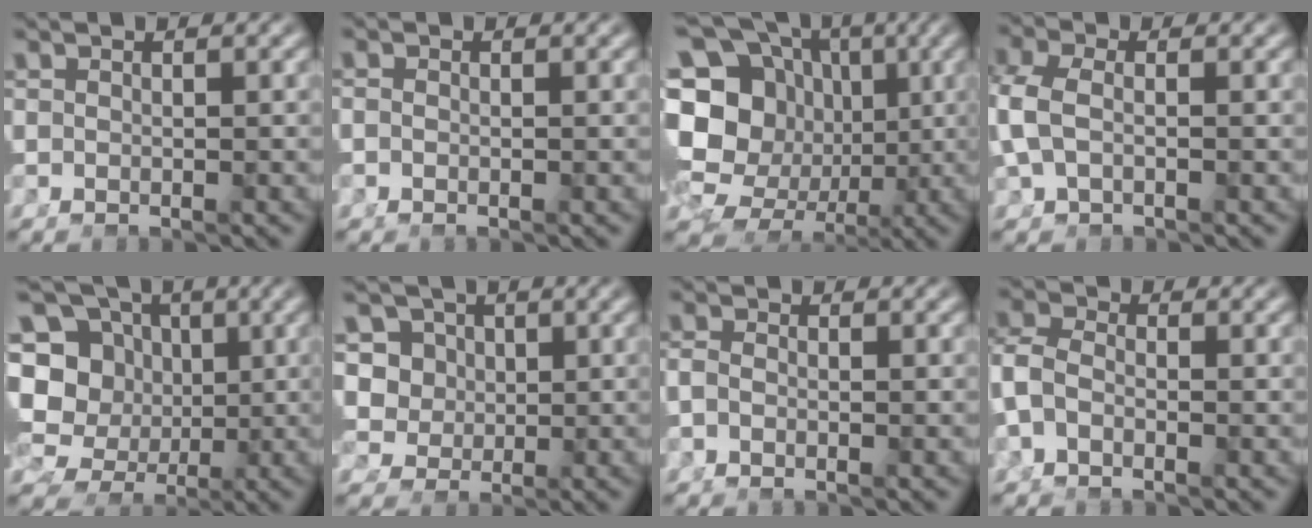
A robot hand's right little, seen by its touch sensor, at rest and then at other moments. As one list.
[{"total": 0.9, "force": [-0.3, 0.7, 0.4], "torque": [-0.011, -0.003, -0.006]}, {"total": 20.8, "force": [1.0, 17.8, 10.7], "torque": [-0.214, -0.034, 0.011]}, {"total": 3.3, "force": [0.1, 2.6, 2.1], "torque": [-0.067, 0.000, 0.003]}, {"total": 15.9, "force": [1.4, 13.8, 7.7], "torque": [-0.160, -0.028, 0.018]}, {"total": 8.1, "force": [1.3, 7.6, 2.7], "torque": [-0.084, -0.017, 0.019]}, {"total": 1.5, "force": [-0.4, 1.1, 1.0], "torque": [-0.022, 0.000, -0.010]}, {"total": 5.1, "force": [-0.5, 4.4, 2.5], "torque": [-0.070, 0.000, -0.019]}]